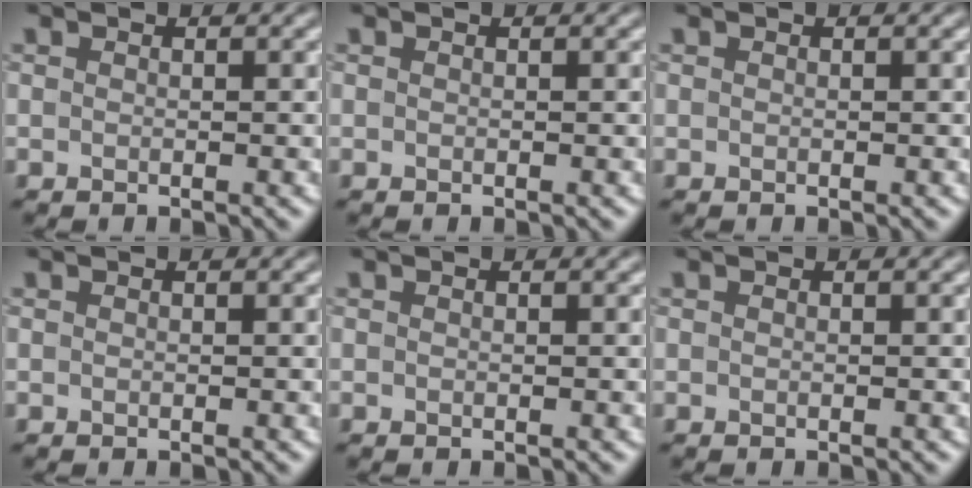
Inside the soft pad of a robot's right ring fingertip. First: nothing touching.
{"total": 0.0}
{"total": 0.0}
{"total": 0.0}
{"total": 0.0}
{"total": 0.0}